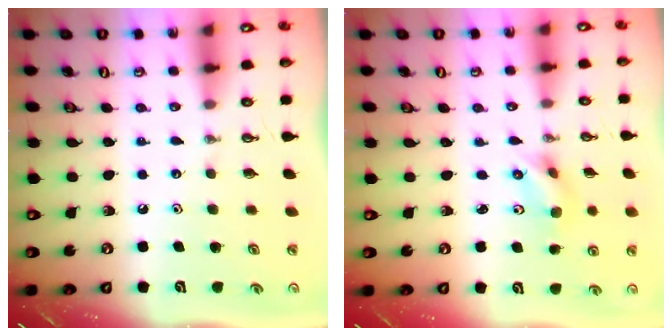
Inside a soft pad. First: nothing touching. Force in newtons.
{"total": 4.9, "press": 2.9, "slide": 3.9}